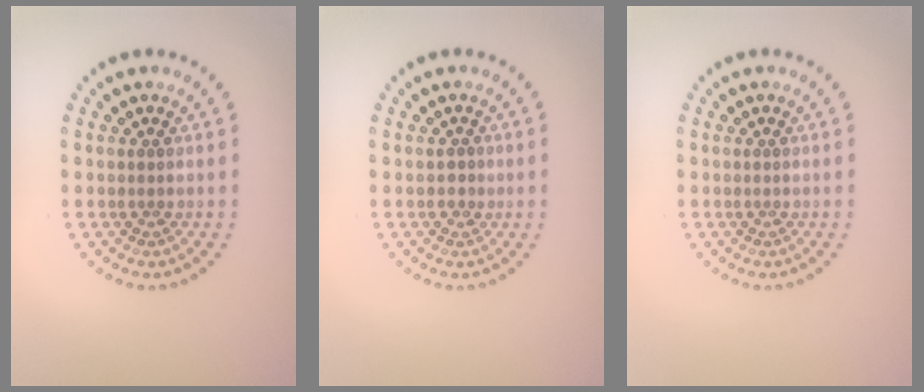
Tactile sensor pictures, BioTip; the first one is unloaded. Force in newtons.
{"total": 0.8, "press": 0.8, "slide": 0.2}
{"total": 0.0}